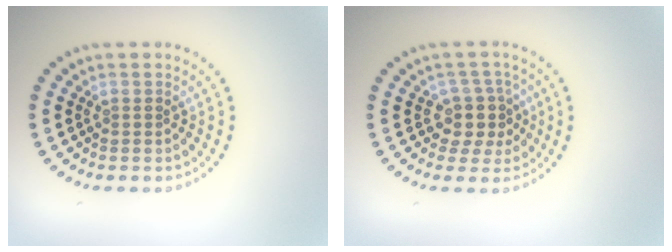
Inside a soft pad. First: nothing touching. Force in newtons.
{"total": 2.9, "press": 2.3, "slide": 1.7}